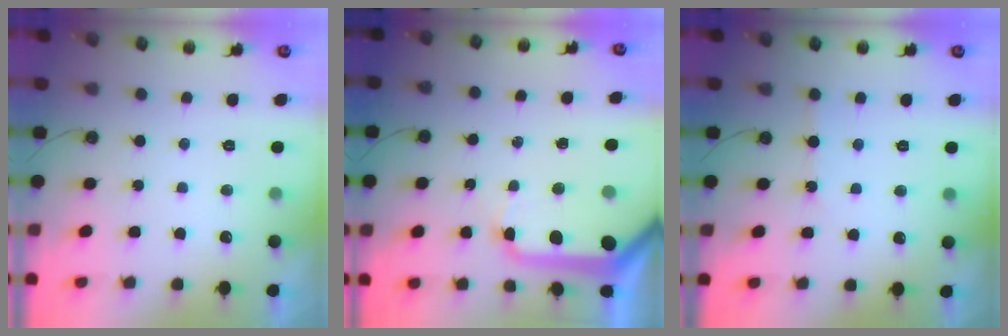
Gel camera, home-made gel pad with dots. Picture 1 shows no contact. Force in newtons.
{"total": 14.9, "press": 14.8, "slide": 2.1}
{"total": 2.8, "press": 2.8, "slide": 0.4}